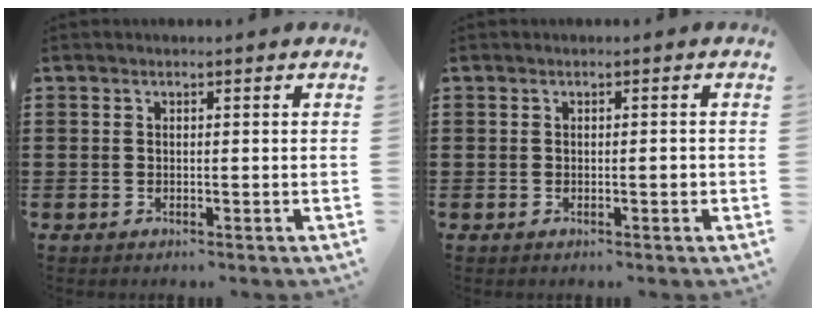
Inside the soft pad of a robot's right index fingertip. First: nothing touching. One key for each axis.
{"total": 1.1, "fx": -0.2, "fy": 0.3, "fz": 1.1, "tx": -0.019, "ty": -0.002, "tz": -0.004}